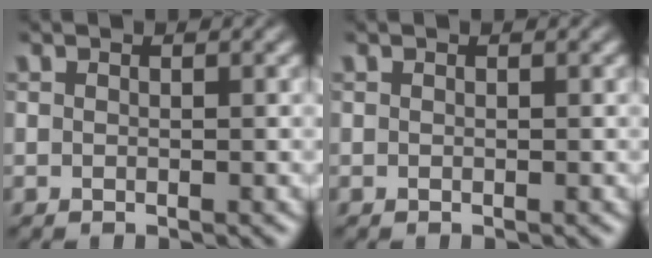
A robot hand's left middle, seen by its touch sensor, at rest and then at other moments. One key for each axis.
{"total": 0.0}